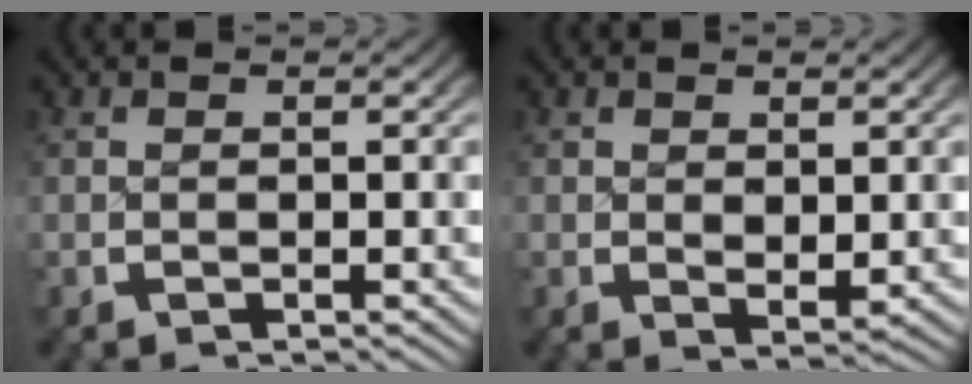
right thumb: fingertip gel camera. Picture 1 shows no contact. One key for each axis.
{"total": 1.4, "fx": 0.7, "fy": 0.7, "fz": 1.0, "tx": -0.015, "ty": -0.008, "tz": 0.020}